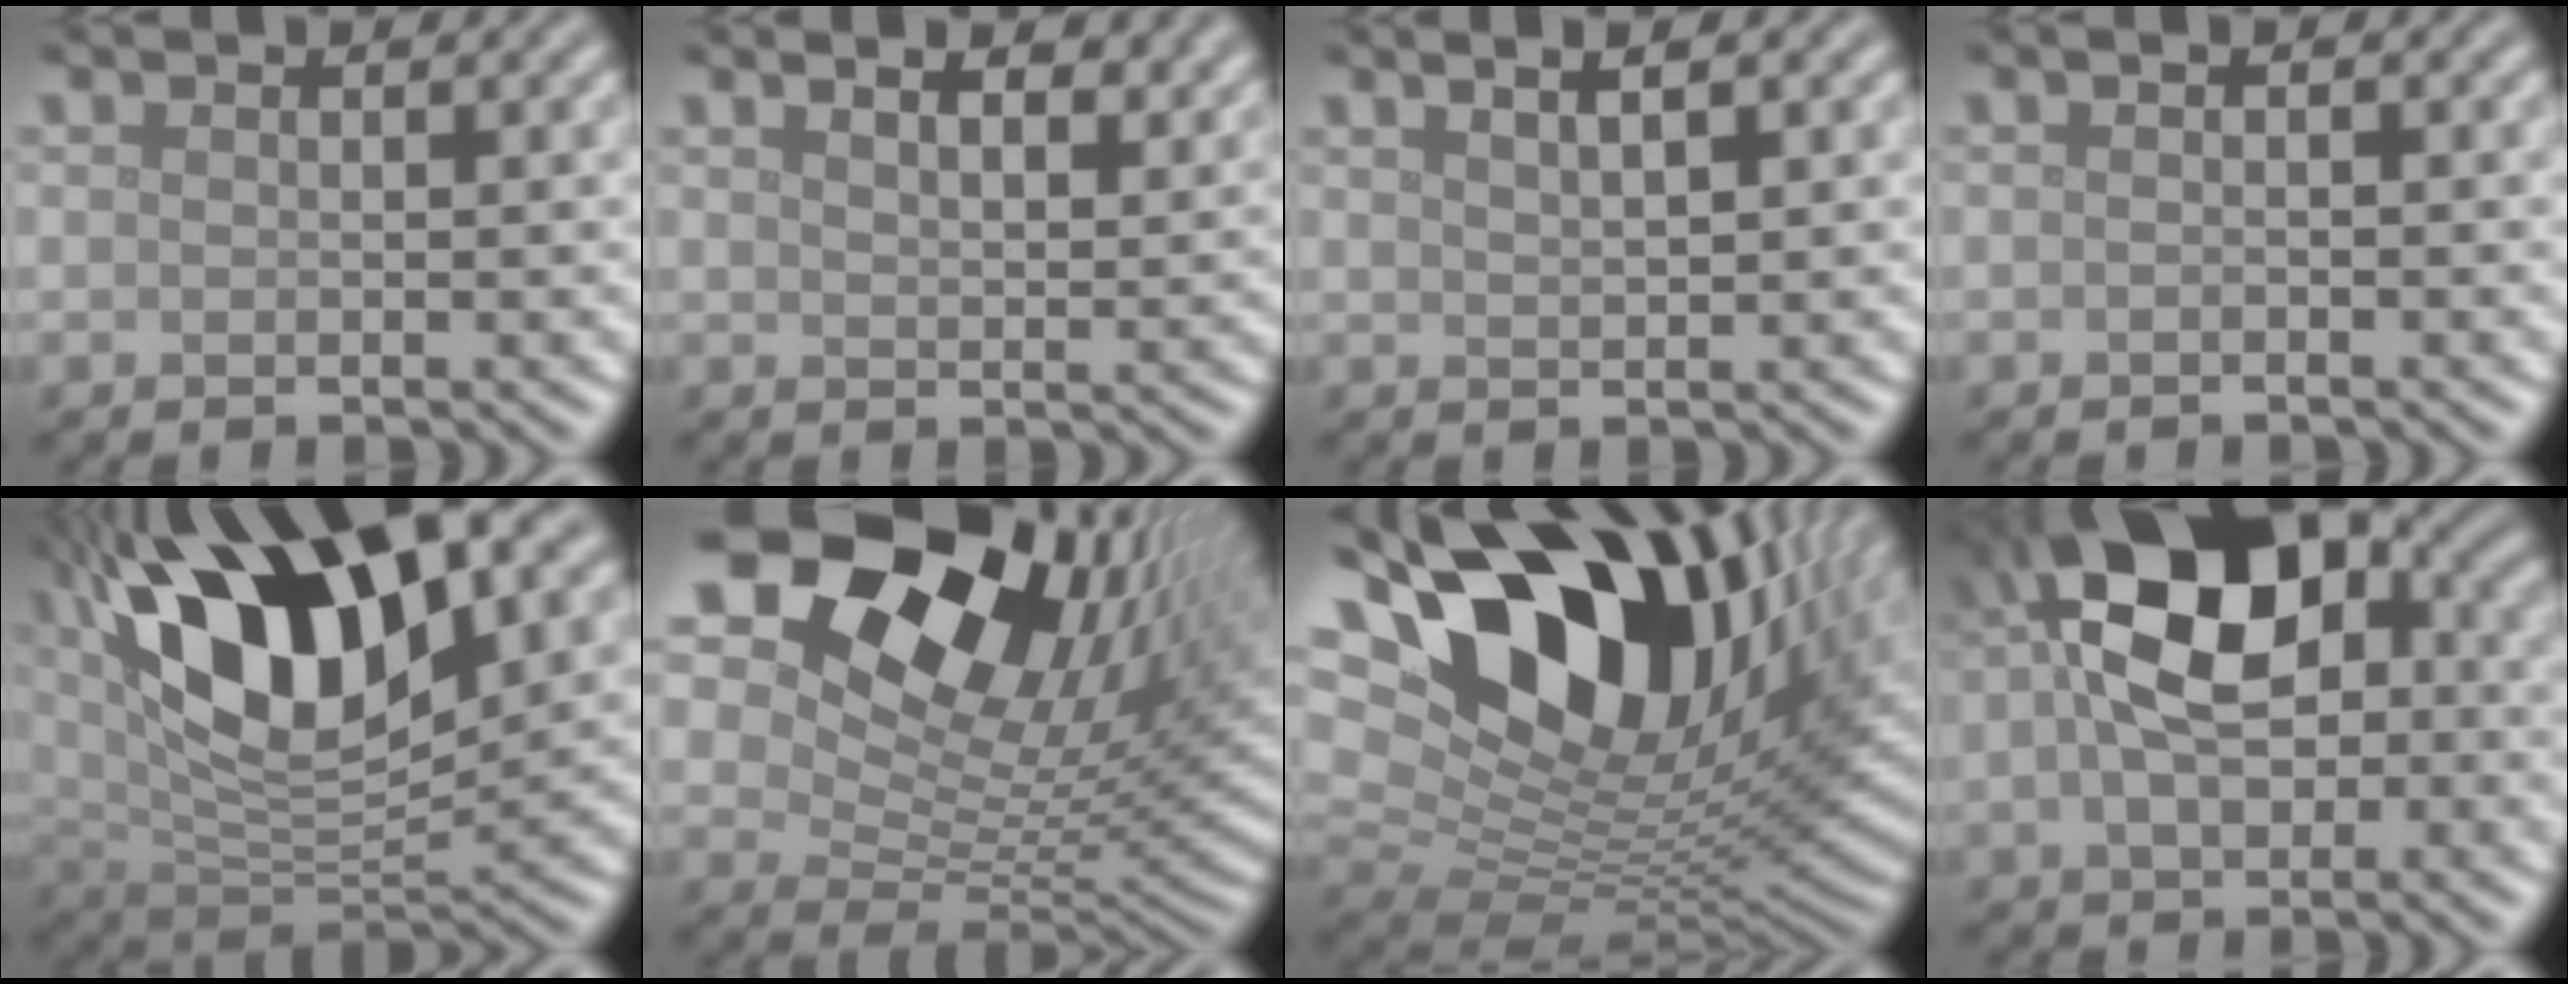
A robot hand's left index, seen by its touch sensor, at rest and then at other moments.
{"total": 6.6, "force": [4.8, 2.6, 3.7], "torque": [-0.025, 0.030, 0.033]}
{"total": 3.0, "force": [1.9, 1.1, 2.1], "torque": [-0.012, 0.012, 0.007]}
{"total": 0.6, "force": [-0.3, 0.1, 0.5], "torque": [-0.012, -0.001, -0.008]}
{"total": 15.5, "force": [5.9, 6.7, 12.7], "torque": [-0.226, 0.014, 0.098]}
{"total": 19.6, "force": [10.7, 11.9, 11.4], "torque": [-0.192, 0.053, 0.171]}
{"total": 19.8, "force": [8.7, 11.5, 13.5], "torque": [-0.225, 0.040, 0.140]}
{"total": 12.3, "force": [1.3, 7.1, 10.0], "torque": [-0.173, 0.024, 0.014]}